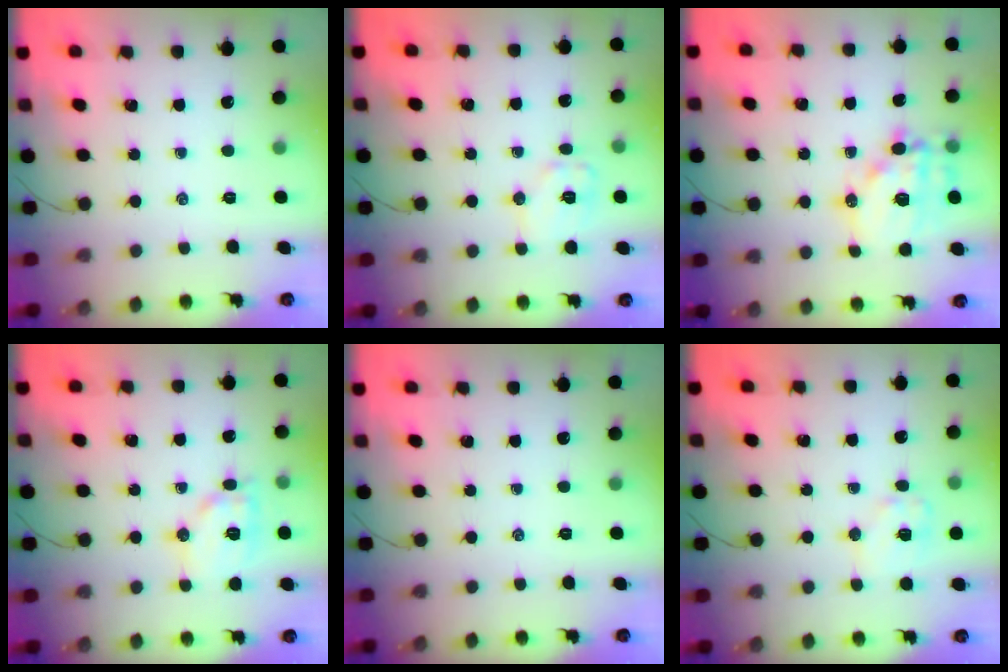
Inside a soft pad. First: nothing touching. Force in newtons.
{"total": 9.1, "press": 9.1, "slide": 0.4}
{"total": 15.0, "press": 14.6, "slide": 3.4}
{"total": 11.4, "press": 11.4, "slide": 0.5}
{"total": 0.0}
{"total": 8.1, "press": 8.0, "slide": 1.0}